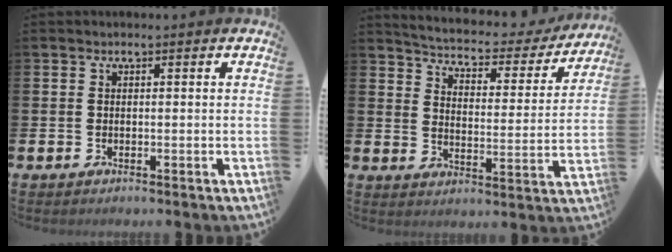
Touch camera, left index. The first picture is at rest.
{"total": 4.7, "force": [4.4, 1.1, 1.2], "torque": [-0.052, -0.036, 0.069]}